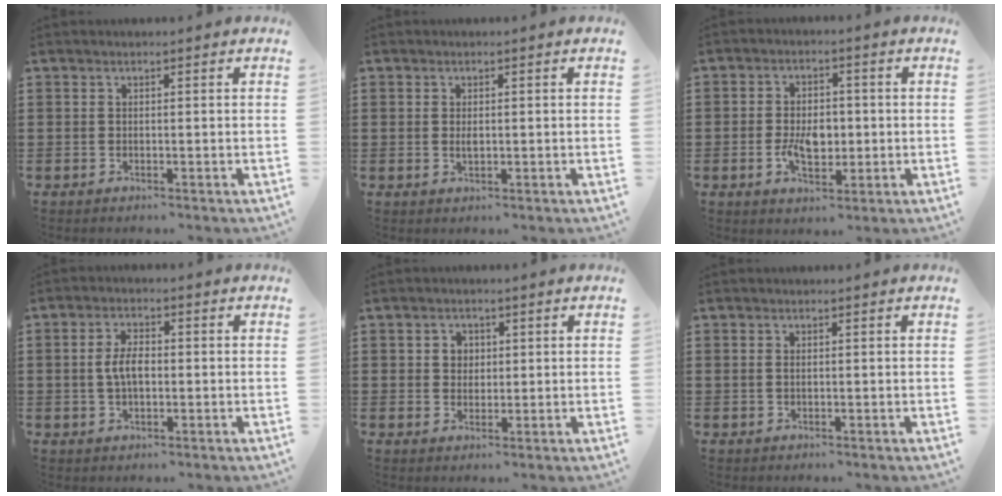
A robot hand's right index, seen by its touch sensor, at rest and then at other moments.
{"total": 1.1, "force": [0.2, 0.5, 1.0], "torque": [-0.020, 0.003, 0.002]}
{"total": 5.7, "force": [-0.8, 3.4, 4.5], "torque": [-0.089, 0.001, -0.019]}
{"total": 4.3, "force": [-0.1, 2.2, 3.7], "torque": [-0.086, 0.002, -0.008]}
{"total": 2.3, "force": [0.4, 2.1, 0.8], "torque": [-0.024, 0.011, 0.006]}
{"total": 0.7, "force": [0.1, 0.4, 0.6], "torque": [-0.013, 0.003, 0.002]}